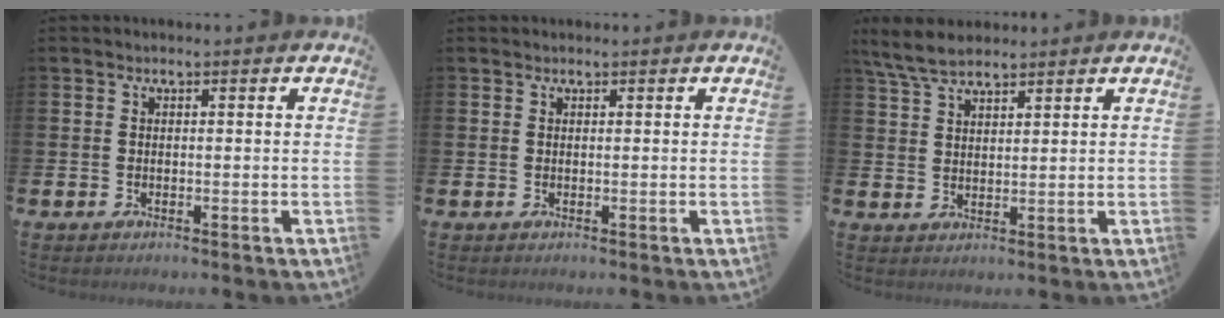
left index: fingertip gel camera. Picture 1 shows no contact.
{"total": 0.6, "force": [0.6, 0.1, 0.0], "torque": [0.011, -0.003, 0.008]}
{"total": 5.5, "force": [4.9, 1.4, 2.0], "torque": [-0.050, -0.013, 0.091]}